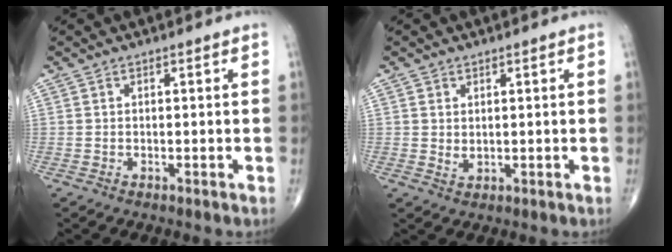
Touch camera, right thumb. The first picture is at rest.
{"total": 1.7, "force": [0.5, 1.2, 1.0], "torque": [-0.016, -0.007, 0.012]}